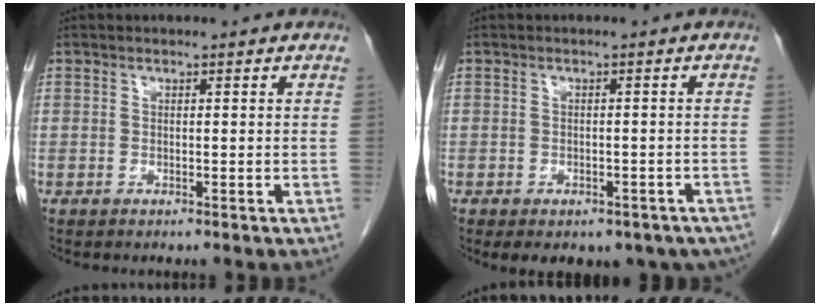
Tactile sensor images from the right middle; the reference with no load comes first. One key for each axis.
{"total": 13.1, "fx": -8.8, "fy": 7.5, "fz": 6.2, "tx": -0.094, "ty": -0.003, "tz": -0.094}